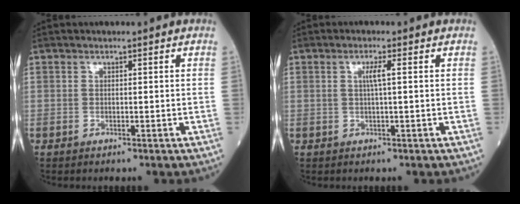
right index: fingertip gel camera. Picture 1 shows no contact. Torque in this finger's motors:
{"motor_torque": [0.13, 0.15, 0.03, 0.05]}